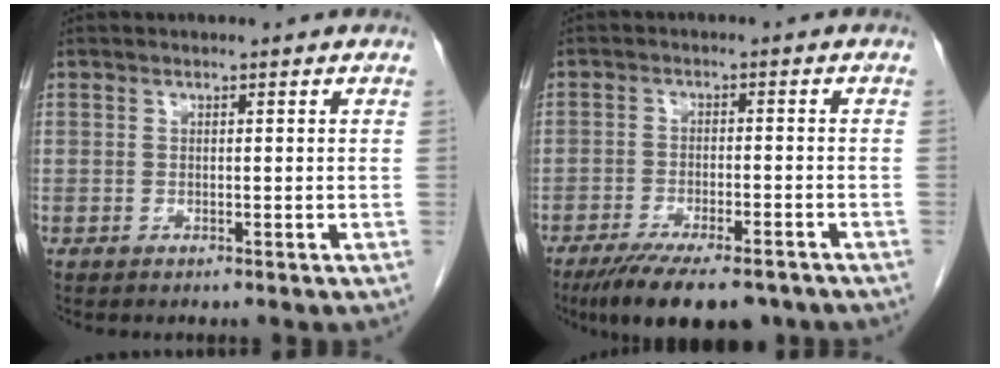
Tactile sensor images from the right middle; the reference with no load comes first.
{"total": 12.9, "force": [-9.9, 3.3, 7.4], "torque": [-0.114, -0.017, -0.151]}